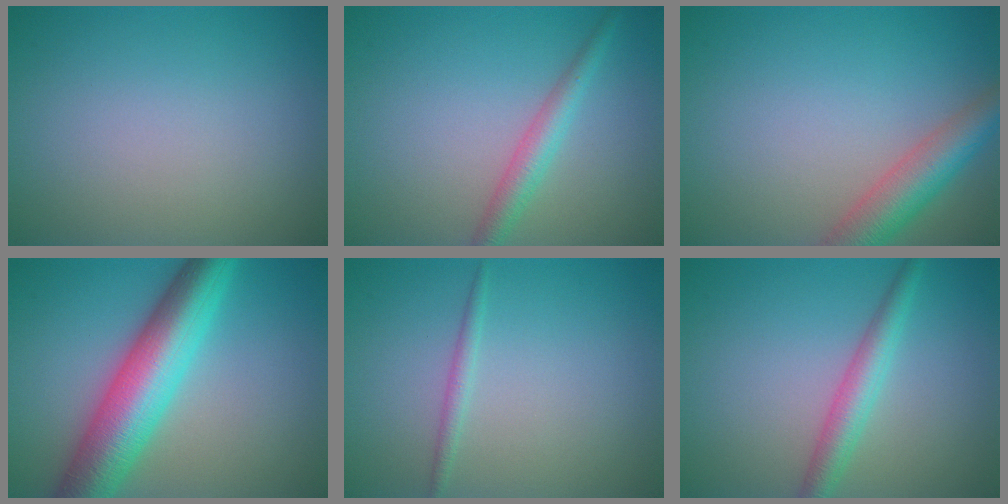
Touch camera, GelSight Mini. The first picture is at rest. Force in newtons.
{"total": 2.6, "press": 2.6, "slide": 0.0}
{"total": 4.9, "press": 4.9, "slide": 0.2}
{"total": 9.5, "press": 9.5, "slide": 0.1}
{"total": 1.1, "press": 1.1, "slide": 0.1}
{"total": 3.1, "press": 3.1, "slide": 0.1}